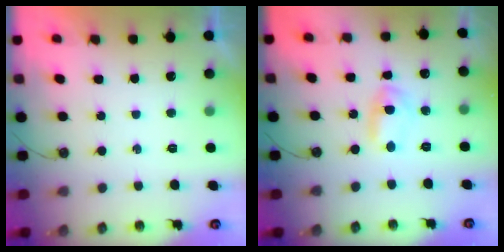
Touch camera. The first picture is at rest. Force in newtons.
{"total": 14.0, "press": 3.2, "slide": 13.6}